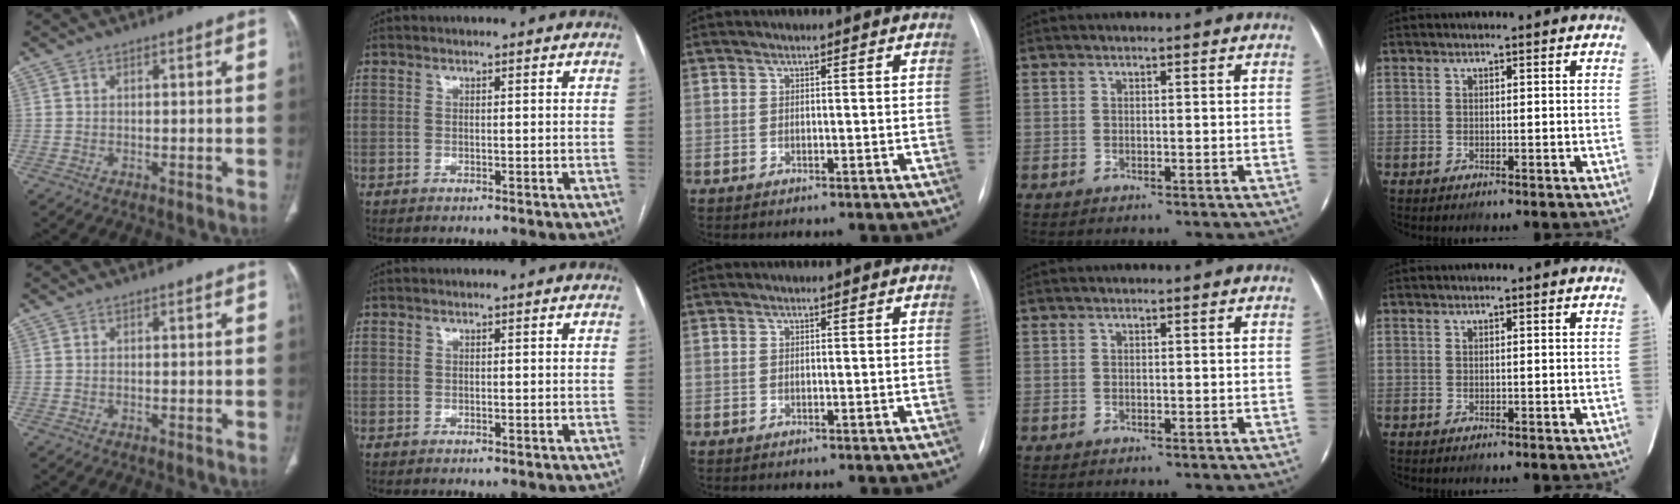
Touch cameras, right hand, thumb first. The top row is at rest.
{}